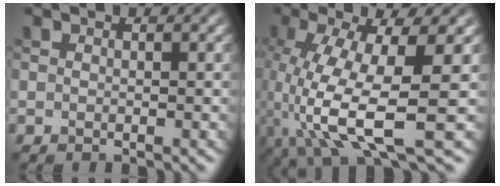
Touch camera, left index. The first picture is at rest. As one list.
[{"total": 11.3, "force": [-3.2, 3.3, 10.3], "torque": [-0.211, -0.014, -0.051]}]